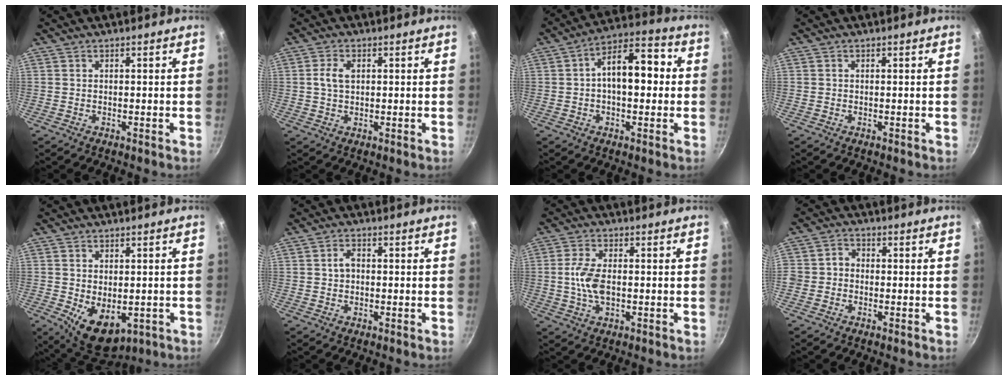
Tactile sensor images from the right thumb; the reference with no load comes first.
{"total": 3.7, "force": [0.7, 2.3, 2.8], "torque": [-0.057, 0.004, 0.012]}
{"total": 12.2, "force": [0.8, 6.5, 10.4], "torque": [-0.141, 0.036, 0.001]}
{"total": 0.0}
{"total": 9.8, "force": [-2.5, 5.9, 7.4], "torque": [-0.105, -0.009, -0.017]}
{"total": 2.3, "force": [0.0, 1.7, 1.5], "torque": [-0.020, 0.008, -0.002]}
{"total": 6.6, "force": [-0.3, 3.5, 5.6], "torque": [-0.120, 0.001, -0.007]}
{"total": 4.3, "force": [-0.8, 3.8, 1.9], "torque": [-0.017, 0.018, -0.021]}